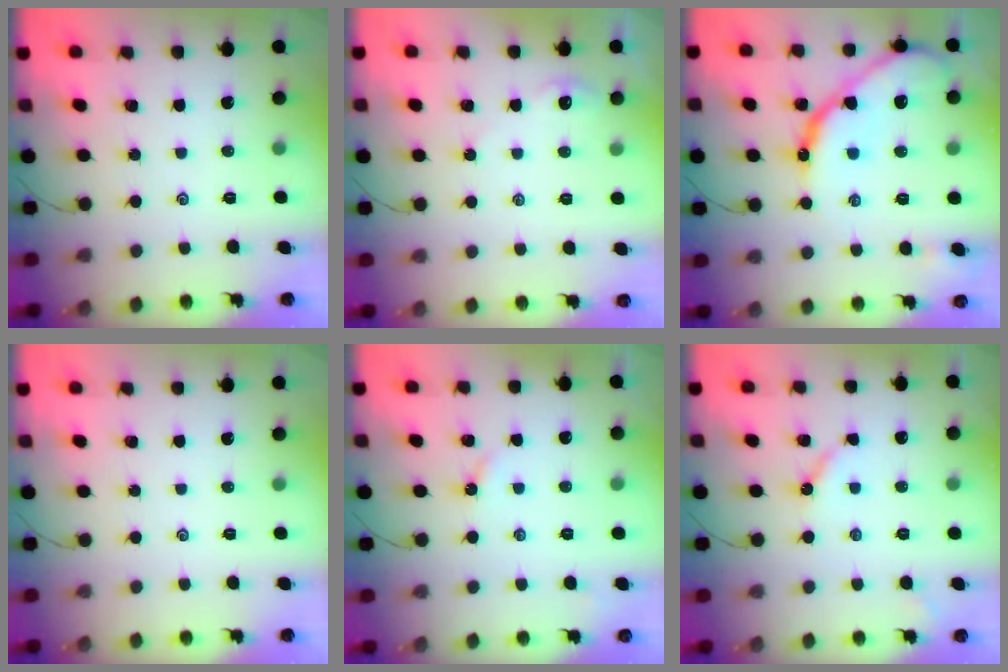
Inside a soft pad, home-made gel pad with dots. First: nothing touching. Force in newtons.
{"total": 3.0, "press": 3.0, "slide": 0.6}
{"total": 15.8, "press": 15.8, "slide": 1.1}
{"total": 0.0}
{"total": 2.0, "press": 2.0, "slide": 0.3}
{"total": 4.8, "press": 4.7, "slide": 0.5}